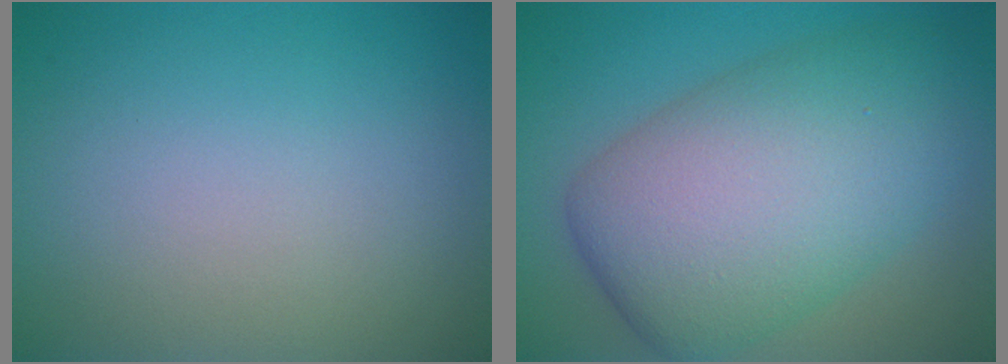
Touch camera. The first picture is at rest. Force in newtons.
{"total": 11.3, "press": 11.3, "slide": 0.1}